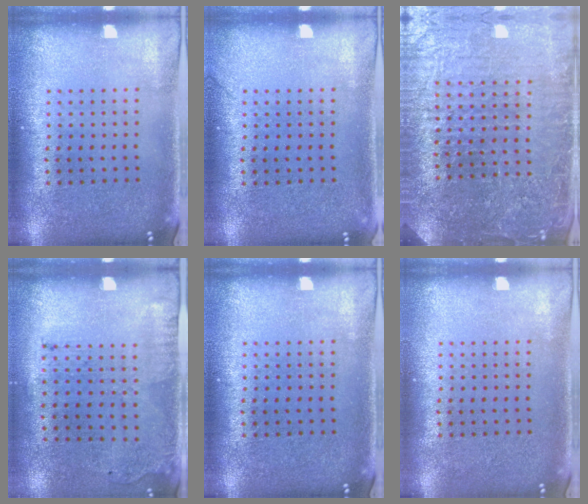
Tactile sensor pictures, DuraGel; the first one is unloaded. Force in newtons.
{"total": 0.7, "press": 0.7, "slide": 0.1}
{"total": 5.4, "press": 4.9, "slide": 2.3}
{"total": 1.7, "press": 1.1, "slide": 1.3}
{"total": 0.0}
{"total": 0.0}